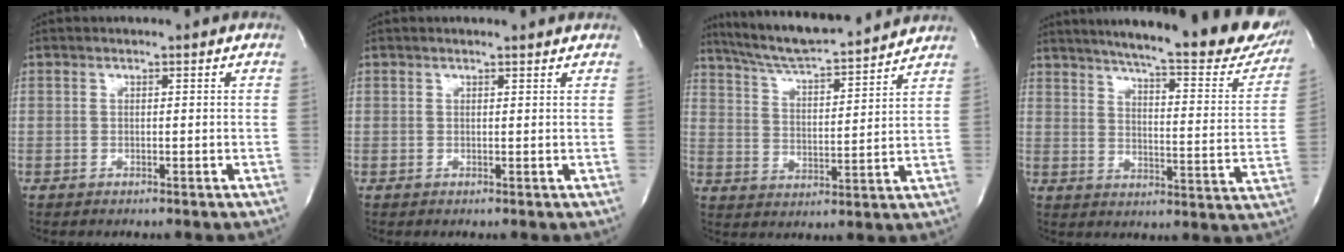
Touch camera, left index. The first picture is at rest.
{"total": 2.4, "force": [2.4, 0.2, 0.6], "torque": [-0.013, 0.003, 0.021]}
{"total": 16.5, "force": [14.9, 1.3, 6.8], "torque": [-0.121, 0.010, 0.234]}
{"total": 28.0, "force": [23.7, 4.4, 14.3], "torque": [-0.217, -0.064, 0.283]}